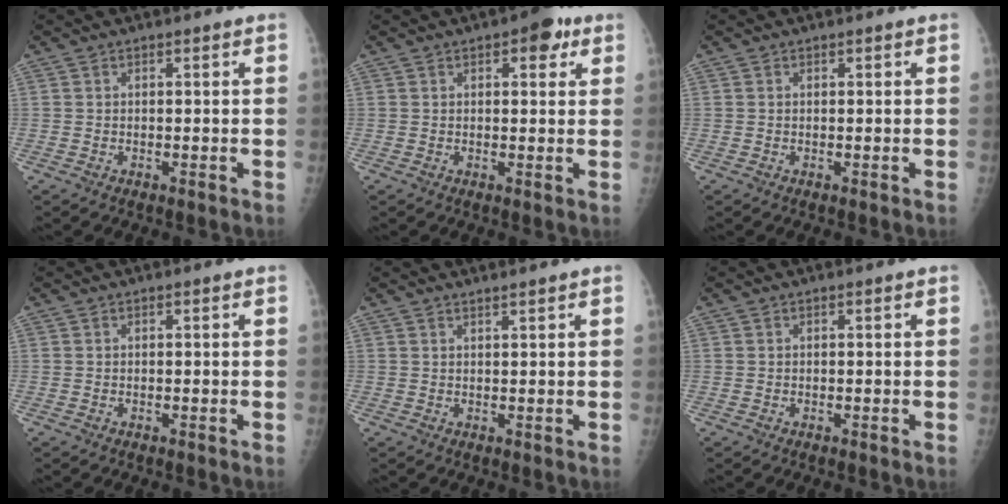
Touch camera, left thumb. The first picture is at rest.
{"total": 5.2, "force": [2.5, 2.6, 3.7], "torque": [-0.025, -0.004, 0.025]}
{"total": 0.0}
{"total": 0.0}
{"total": 1.3, "force": [1.2, -0.2, 0.5], "torque": [-0.006, -0.011, 0.022]}
{"total": 0.0}